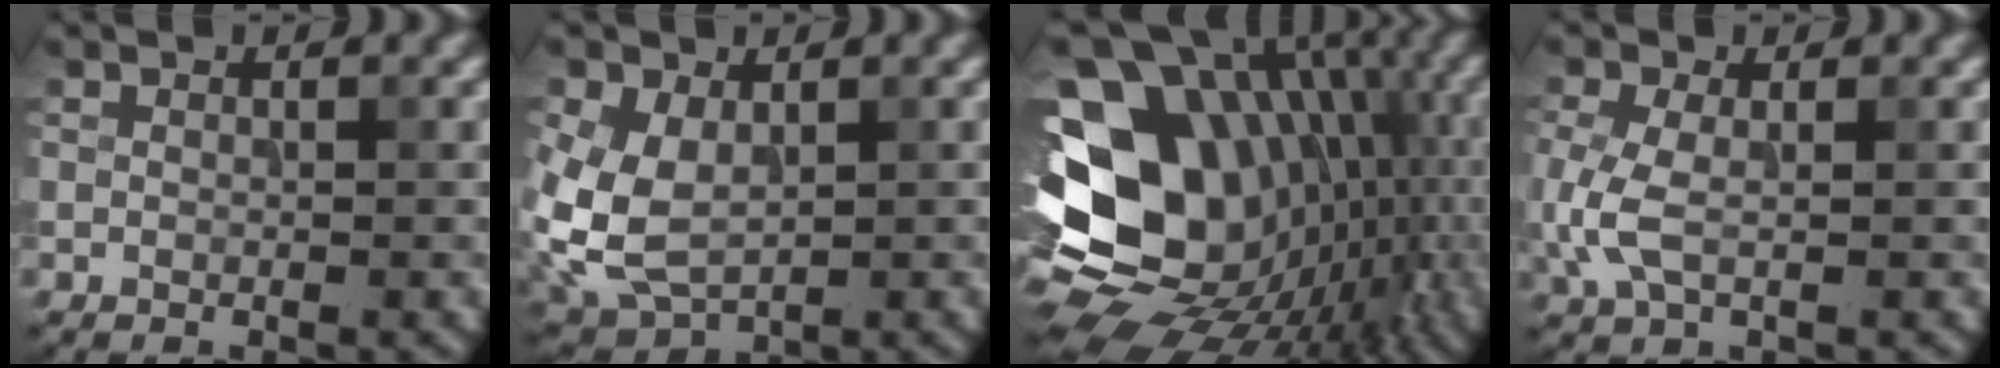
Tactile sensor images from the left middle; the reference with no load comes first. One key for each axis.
{"total": 6.0, "fx": 0.4, "fy": 4.2, "fz": 4.3, "tx": -0.108, "ty": -0.006, "tz": 0.010}
{"total": 17.9, "fx": -2.0, "fy": 13.6, "fz": 11.6, "tx": -0.168, "ty": 0.032, "tz": -0.019}
{"total": 3.3, "fx": -0.3, "fy": 1.8, "fz": 2.7, "tx": -0.073, "ty": 0.000, "tz": -0.005}